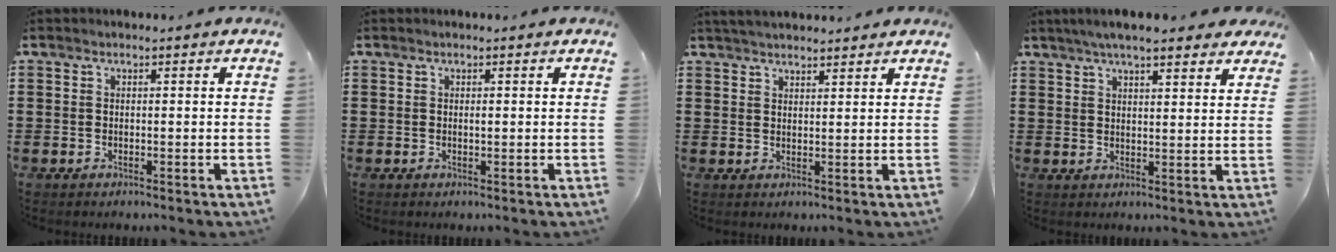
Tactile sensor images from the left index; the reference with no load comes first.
{"total": 0.6, "force": [0.1, 0.1, 0.6], "torque": [-0.013, -0.003, 0.003]}
{"total": 2.6, "force": [2.5, 0.0, 0.4], "torque": [-0.013, -0.001, 0.049]}
{"total": 5.4, "force": [4.6, 0.9, 2.7], "torque": [-0.066, -0.003, 0.083]}